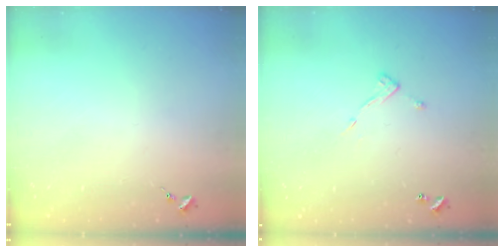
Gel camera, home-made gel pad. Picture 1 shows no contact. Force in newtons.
{"total": 7.2, "press": 7.2, "slide": 0.5}